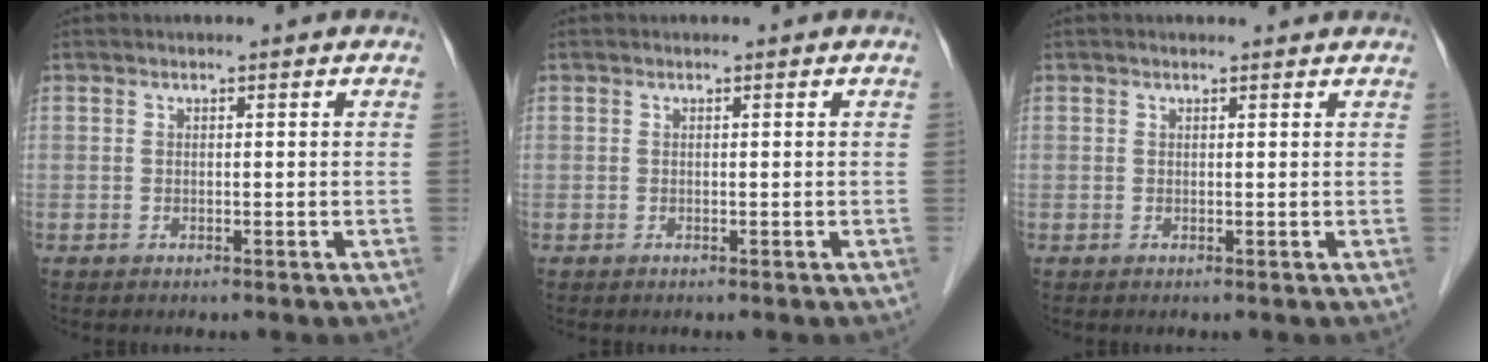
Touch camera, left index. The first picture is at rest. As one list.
[{"total": 0.0}, {"total": 2.1, "force": [2.0, 0.3, 0.5], "torque": [-0.011, 0.009, 0.019]}]